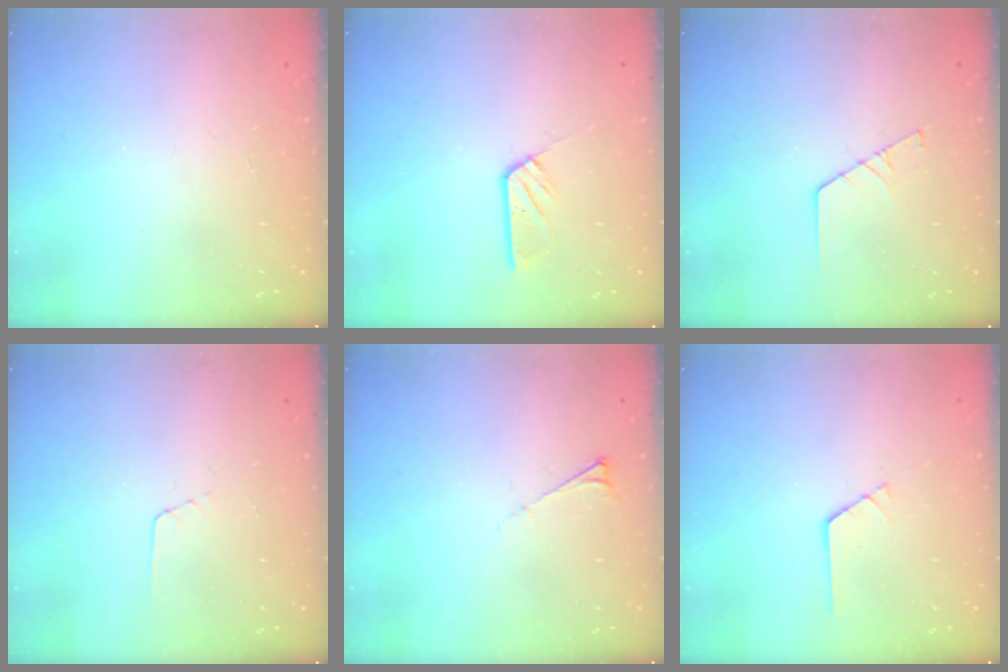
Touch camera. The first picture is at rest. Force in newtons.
{"total": 5.8, "press": 5.8, "slide": 0.3}
{"total": 2.2, "press": 2.2, "slide": 0.0}
{"total": 2.7, "press": 2.7, "slide": 0.2}
{"total": 3.7, "press": 3.6, "slide": 0.6}
{"total": 0.7, "press": 0.7, "slide": 0.1}